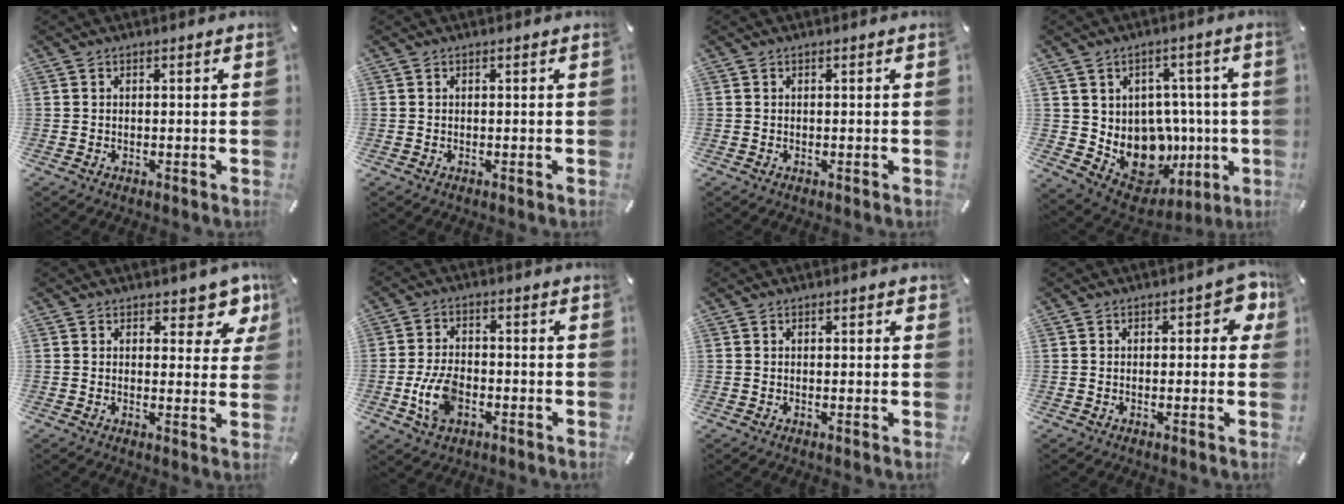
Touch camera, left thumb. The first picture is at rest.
{"total": 0.0}
{"total": 0.0}
{"total": 13.3, "force": [-1.3, 11.5, 6.5], "torque": [-0.092, -0.023, 0.008]}
{"total": 7.5, "force": [4.9, 4.0, 3.9], "torque": [-0.027, -0.034, 0.080]}
{"total": 8.9, "force": [-2.7, 5.6, 6.3], "torque": [-0.137, 0.009, -0.048]}
{"total": 0.9, "force": [0.3, 0.5, 0.6], "torque": [-0.003, 0.002, 0.003]}
{"total": 5.2, "force": [1.3, 2.7, 4.2], "torque": [-0.046, -0.001, 0.014]}